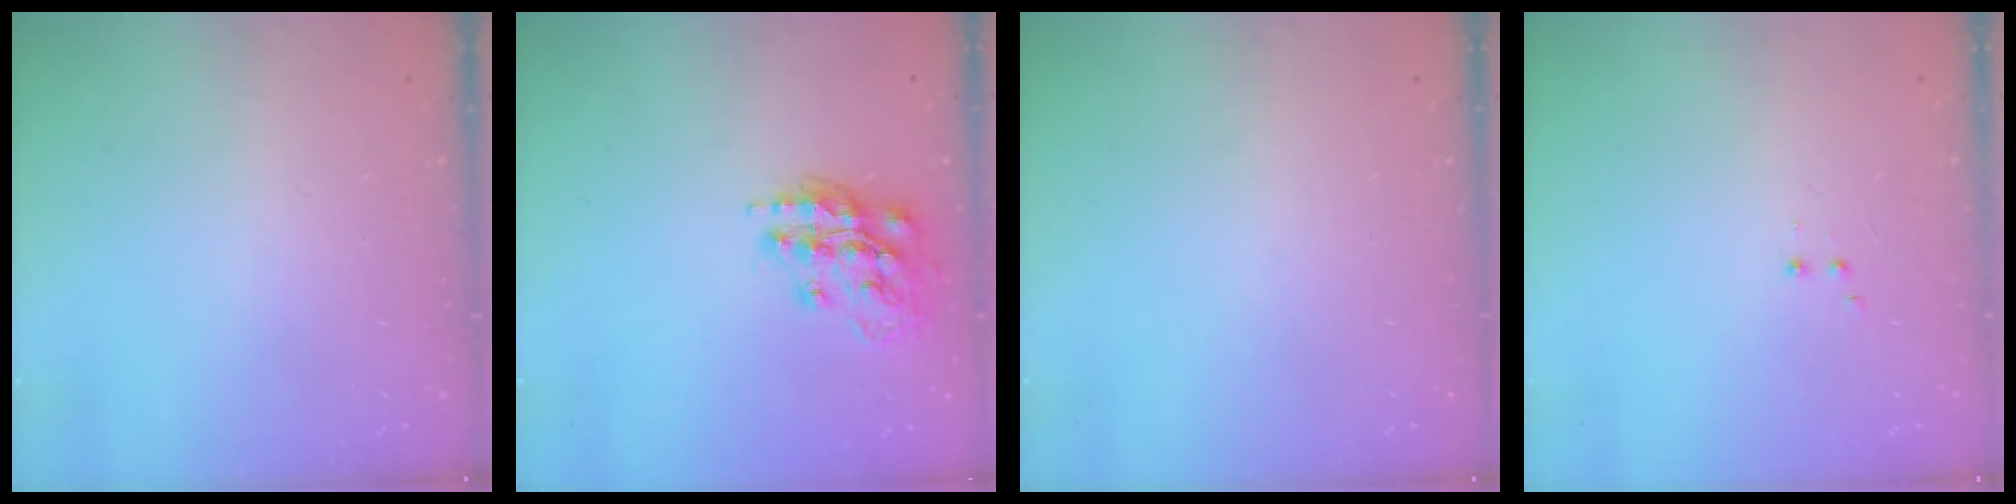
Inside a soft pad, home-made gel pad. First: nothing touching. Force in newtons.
{"total": 14.9, "press": 14.9, "slide": 1.1}
{"total": 0.0}
{"total": 2.0, "press": 1.8, "slide": 0.9}